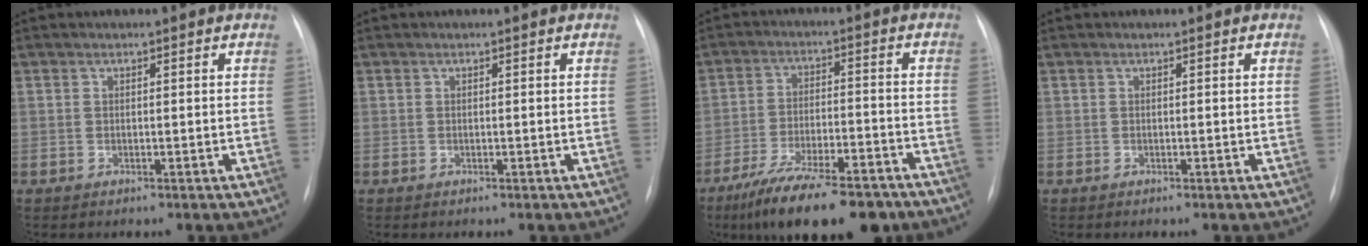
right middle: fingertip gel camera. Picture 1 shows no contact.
{"total": 0.0}
{"total": 17.1, "force": [-13.0, 4.5, 10.2], "torque": [-0.148, -0.010, -0.206]}
{"total": 0.0}